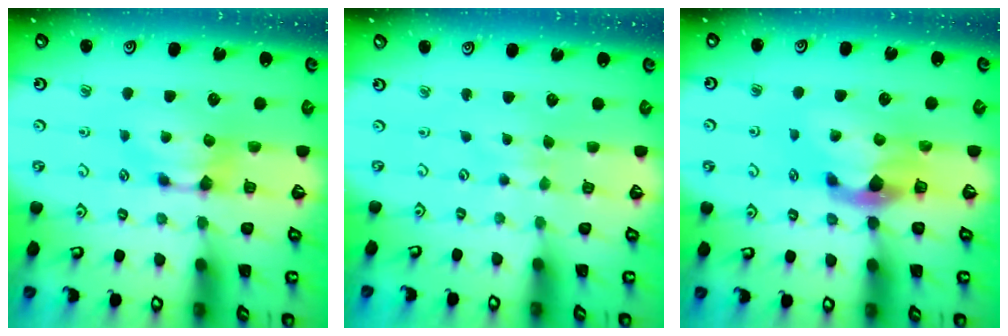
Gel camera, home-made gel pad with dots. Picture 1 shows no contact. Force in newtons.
{"total": 3.4, "press": 3.4, "slide": 0.5}
{"total": 2.8, "press": 2.5, "slide": 1.3}